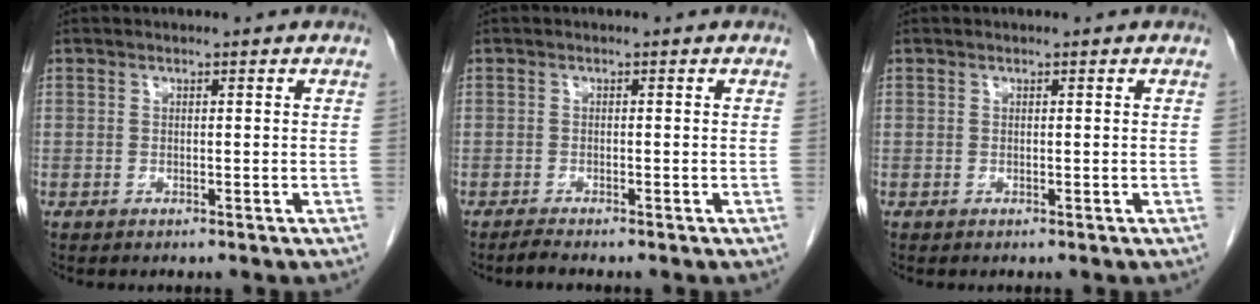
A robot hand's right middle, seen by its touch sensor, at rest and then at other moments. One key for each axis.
{"total": 1.3, "fx": -1.2, "fy": -0.2, "fz": 0.4, "tx": -0.018, "ty": -0.006, "tz": -0.024}
{"total": 0.0}